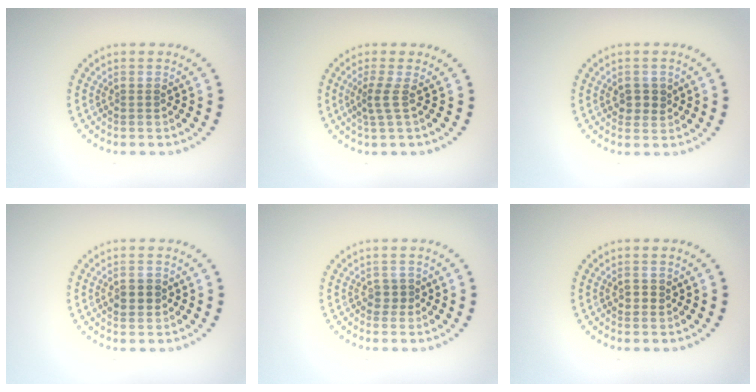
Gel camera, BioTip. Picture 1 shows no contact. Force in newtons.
{"total": 1.9, "press": 1.2, "slide": 1.4}
{"total": 2.0, "press": 2.0, "slide": 0.5}
{"total": 2.1, "press": 2.1, "slide": 0.5}
{"total": 0.9, "press": 0.6, "slide": 0.6}
{"total": 1.0, "press": 1.0, "slide": 0.1}